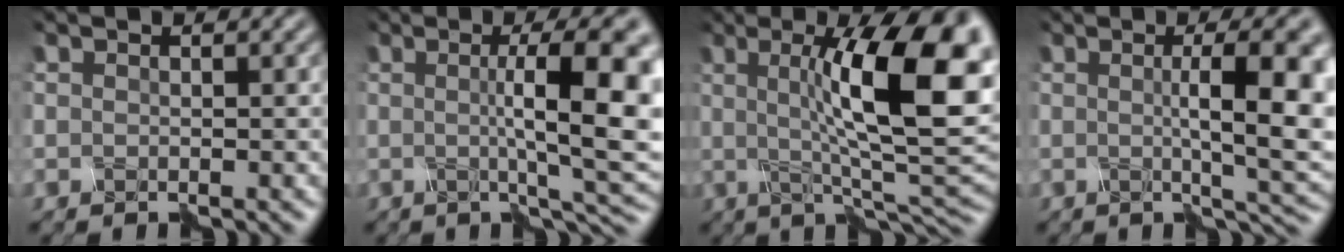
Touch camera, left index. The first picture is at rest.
{"total": 9.6, "force": [-0.1, 1.9, 9.5], "torque": [-0.116, 0.006, -0.003]}
{"total": 11.6, "force": [0.8, 1.9, 11.4], "torque": [-0.151, 0.013, 0.012]}
{"total": 8.2, "force": [-0.2, 1.7, 8.0], "torque": [-0.097, 0.005, -0.002]}